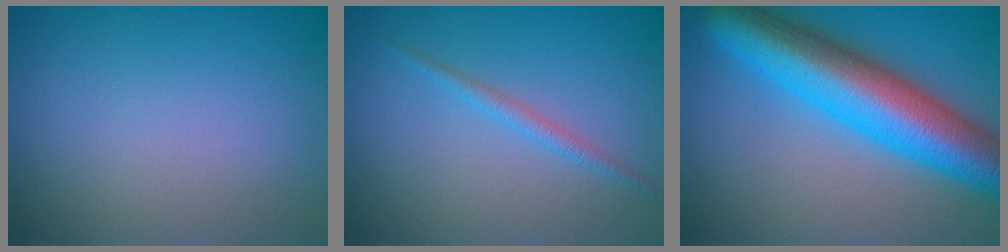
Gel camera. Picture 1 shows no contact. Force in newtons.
{"total": 1.3, "press": 1.3, "slide": 0.1}
{"total": 11.6, "press": 11.6, "slide": 0.4}